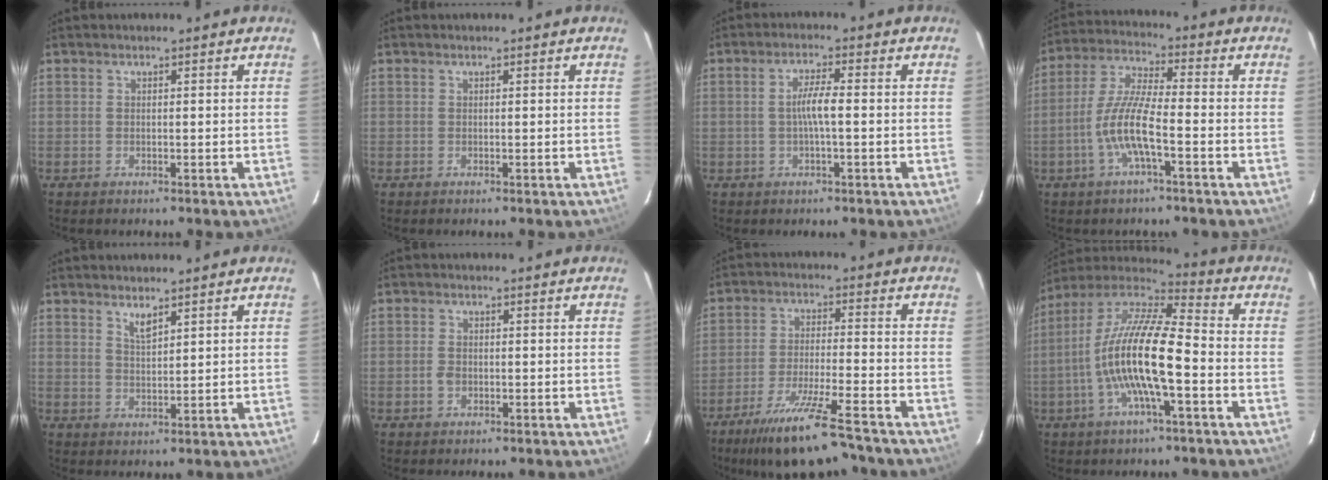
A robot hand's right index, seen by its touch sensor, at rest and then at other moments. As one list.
[{"total": 0.0}, {"total": 3.9, "force": [-0.5, 0.2, 3.9], "torque": [-0.074, 0.003, -0.008]}, {"total": 9.4, "force": [-3.5, 1.4, 8.5], "torque": [-0.183, 0.001, -0.067]}, {"total": 2.6, "force": [2.0, 0.6, 1.5], "torque": [-0.027, -0.002, 0.036]}, {"total": 2.2, "force": [-0.7, 1.5, 1.4], "torque": [-0.031, 0.002, -0.011]}, {"total": 13.5, "force": [-10.6, 1.6, 8.2], "torque": [-0.172, -0.025, -0.181]}, {"total": 16.6, "force": [-4.2, 3.3, 15.7], "torque": [-0.290, -0.007, -0.085]}]